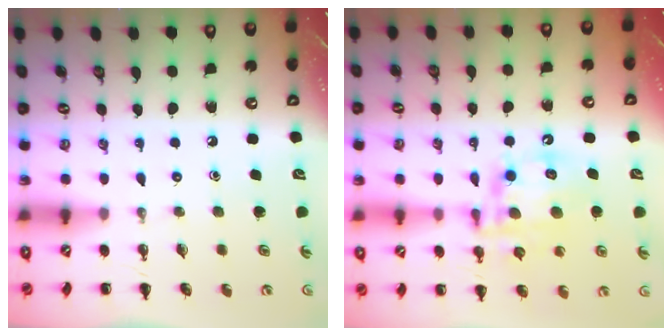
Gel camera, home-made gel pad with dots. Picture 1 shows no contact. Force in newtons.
{"total": 12.7, "press": 12.4, "slide": 2.9}